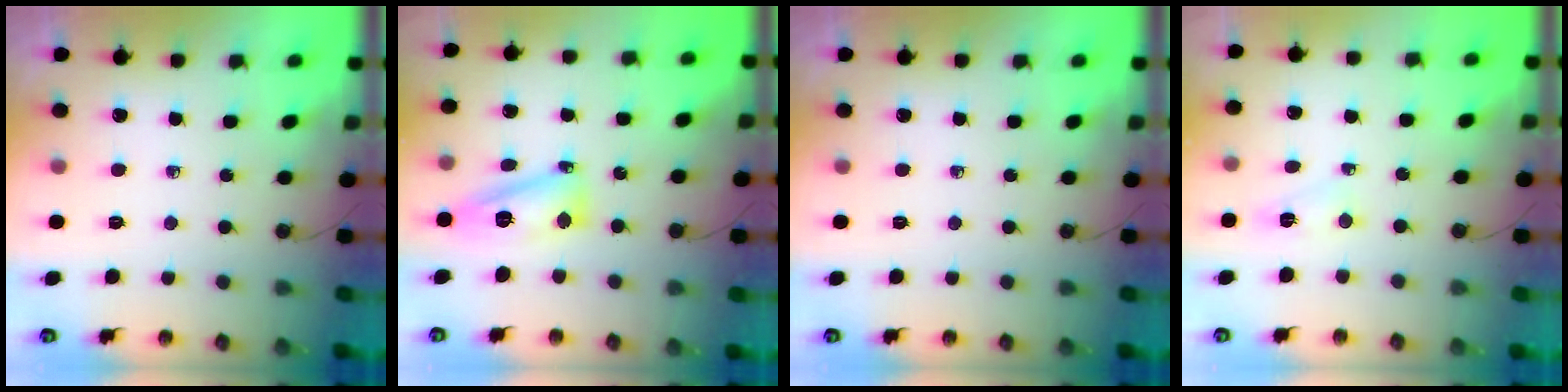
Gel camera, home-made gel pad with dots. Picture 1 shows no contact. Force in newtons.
{"total": 13.0, "press": 12.9, "slide": 1.5}
{"total": 0.0}
{"total": 4.3, "press": 3.6, "slide": 2.5}